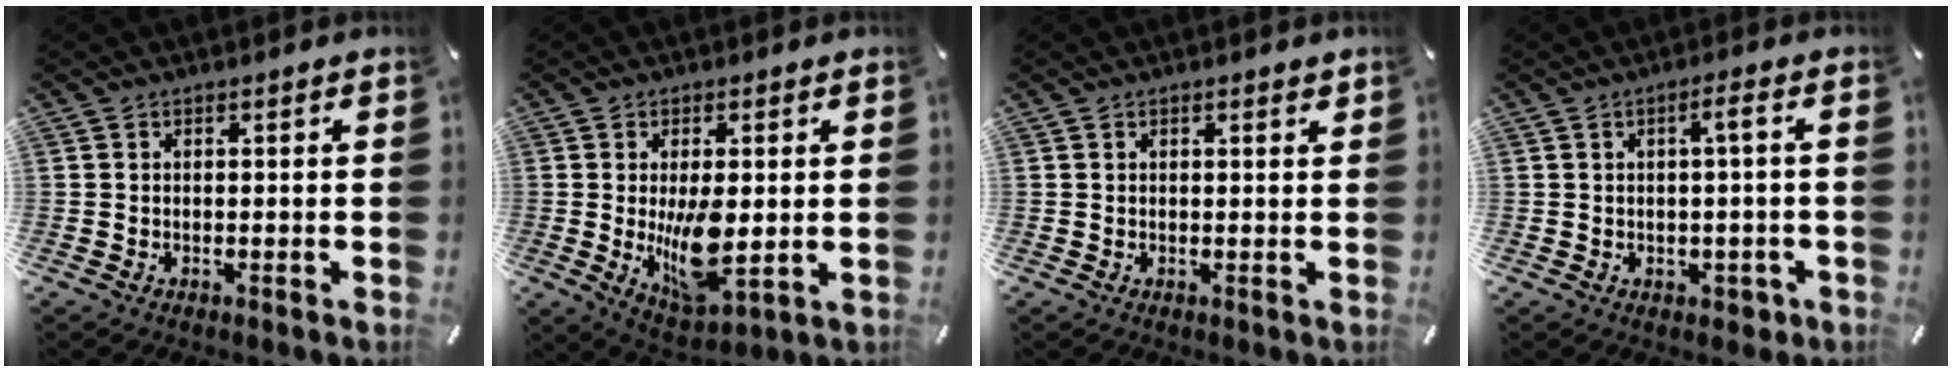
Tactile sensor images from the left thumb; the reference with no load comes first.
{"total": 11.3, "force": [0.0, 5.2, 10.1], "torque": [-0.169, -0.034, 0.001]}
{"total": 0.9, "force": [0.5, 0.3, 0.6], "torque": [-0.013, 0.000, 0.009]}
{"total": 4.0, "force": [0.0, 1.7, 3.7], "torque": [-0.066, 0.008, -0.002]}